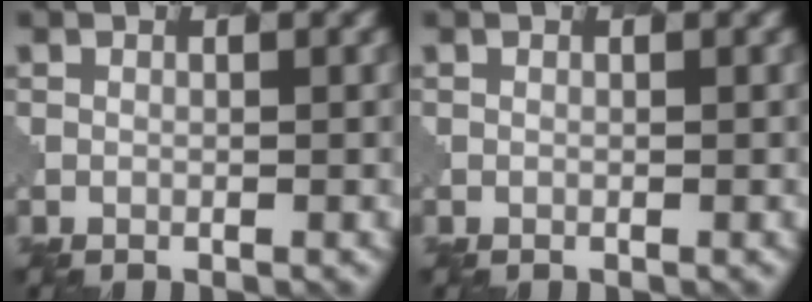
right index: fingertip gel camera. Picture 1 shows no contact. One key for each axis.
{"total": 0.0}